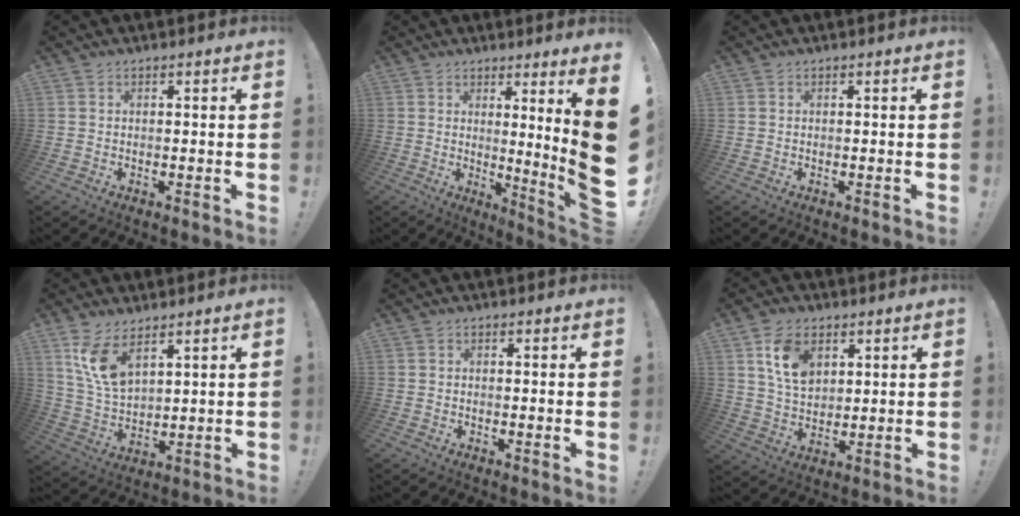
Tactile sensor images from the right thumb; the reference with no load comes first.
{"total": 10.1, "force": [1.9, -2.1, 9.7], "torque": [-0.139, -0.050, 0.016]}
{"total": 0.0}
{"total": 10.8, "force": [7.0, 4.8, 6.8], "torque": [-0.137, -0.033, 0.134]}
{"total": 0.7, "force": [0.1, -0.2, 0.6], "torque": [-0.005, -0.003, 0.000]}
{"total": 11.1, "force": [5.1, 7.3, 6.7], "torque": [-0.102, -0.011, 0.099]}